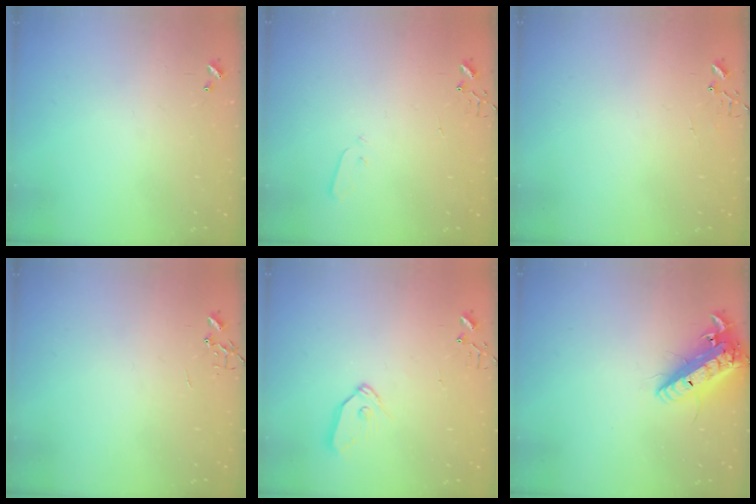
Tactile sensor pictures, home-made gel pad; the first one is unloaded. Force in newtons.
{"total": 2.8, "press": 2.7, "slide": 0.4}
{"total": 5.0, "press": 5.0, "slide": 0.4}
{"total": 0.0}
{"total": 8.4, "press": 8.4, "slide": 0.5}
{"total": 17.1, "press": 16.8, "slide": 3.3}